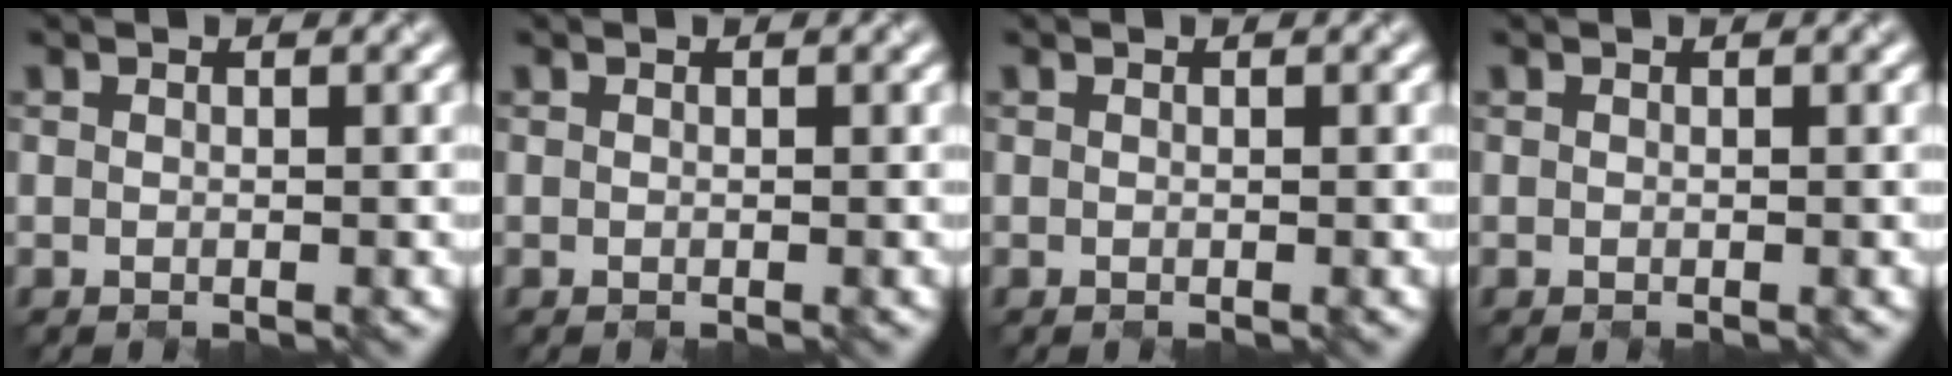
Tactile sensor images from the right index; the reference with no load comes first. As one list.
[{"total": 0.0}, {"total": 0.0}, {"total": 0.0}]